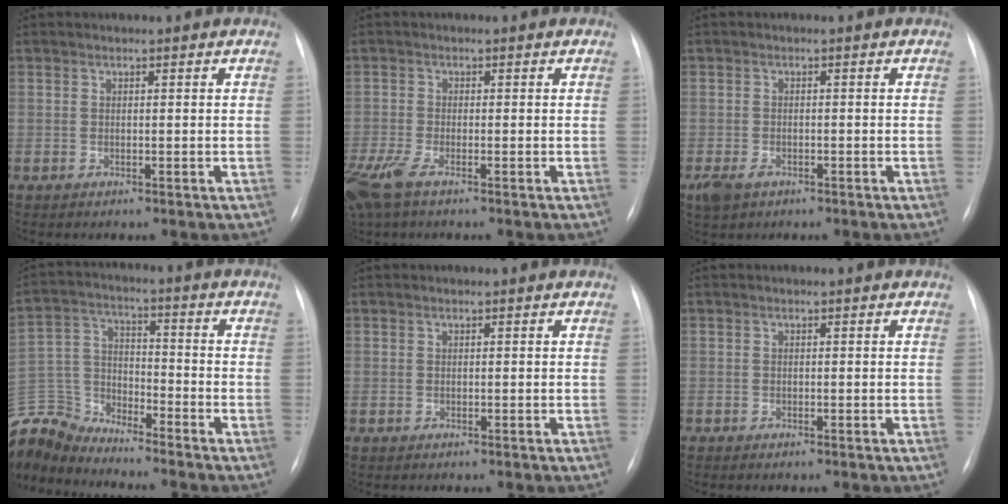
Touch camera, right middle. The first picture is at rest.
{"total": 5.8, "force": [-3.7, 1.6, 4.2], "torque": [-0.096, -0.018, -0.076]}
{"total": 3.2, "force": [-1.8, 1.9, 1.8], "torque": [-0.041, -0.005, -0.024]}
{"total": 10.7, "force": [-10.7, 1.1, -0.1], "torque": [-0.004, 0.032, -0.216]}
{"total": 0.0}
{"total": 0.0}